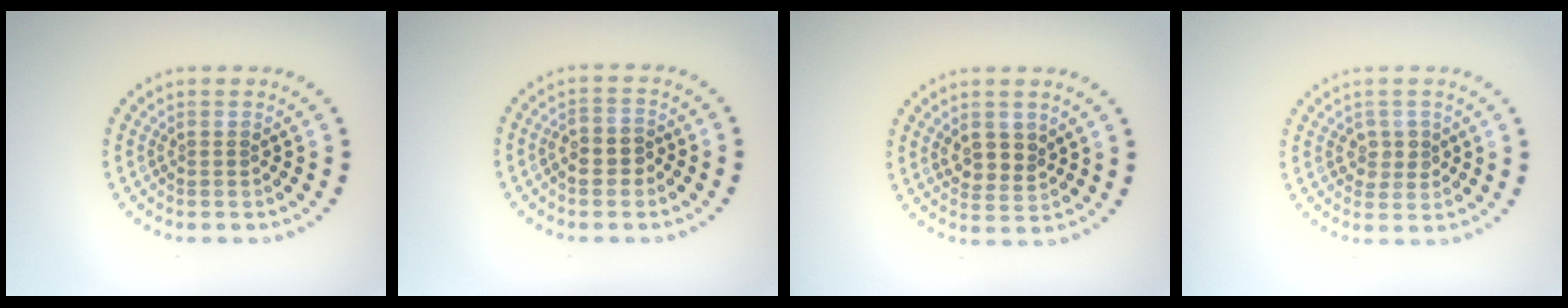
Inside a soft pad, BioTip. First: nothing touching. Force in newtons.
{"total": 2.0, "press": 1.9, "slide": 0.6}
{"total": 2.6, "press": 2.4, "slide": 1.0}
{"total": 1.8, "press": 1.7, "slide": 0.4}